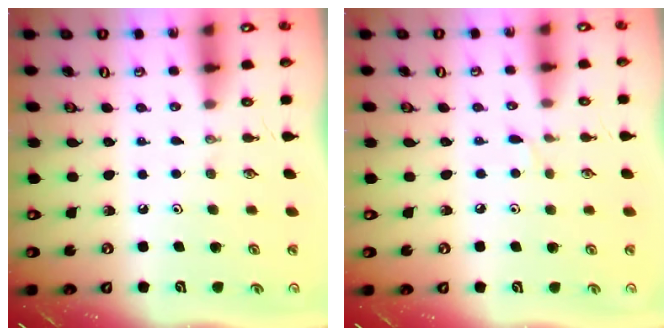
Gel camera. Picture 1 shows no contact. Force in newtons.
{"total": 3.2, "press": 3.2, "slide": 0.5}